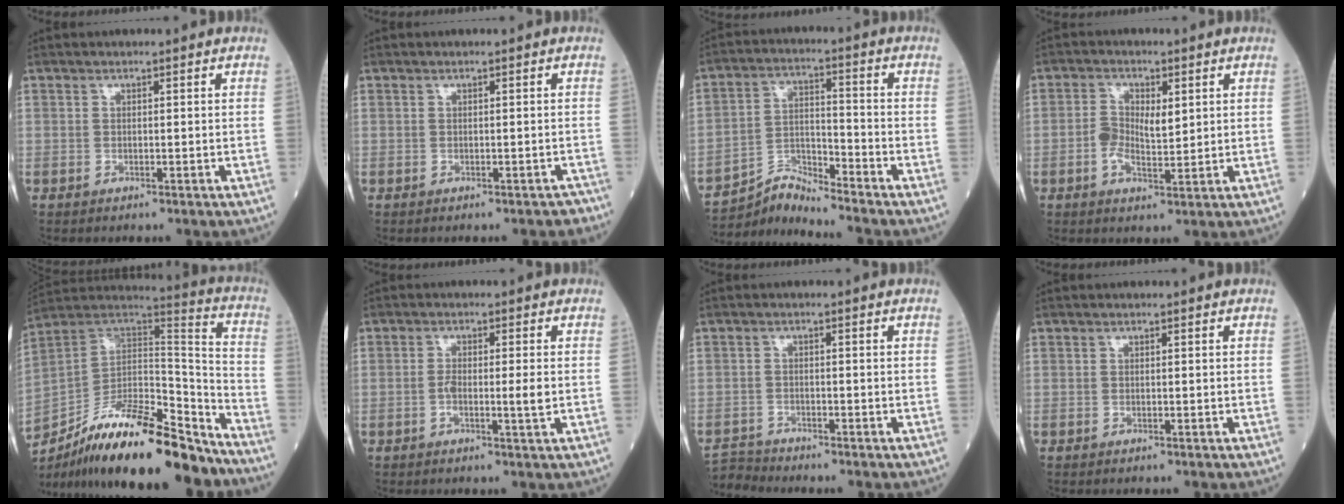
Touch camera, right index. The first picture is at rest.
{"total": 2.1, "force": [-1.7, 0.8, 0.8], "torque": [-0.005, 0.000, -0.018]}
{"total": 6.4, "force": [-6.3, -1.3, -0.4], "torque": [-0.005, 0.009, -0.116]}
{"total": 4.9, "force": [0.5, 2.3, 4.3], "torque": [-0.083, 0.009, 0.009]}
{"total": 24.9, "force": [-19.4, 5.1, 14.8], "torque": [-0.241, 0.002, -0.327]}
{"total": 3.4, "force": [-0.6, 0.2, 3.4], "torque": [-0.061, -0.001, -0.010]}
{"total": 3.0, "force": [-2.8, -0.4, -0.9], "torque": [0.021, -0.014, -0.053]}
{"total": 0.0}